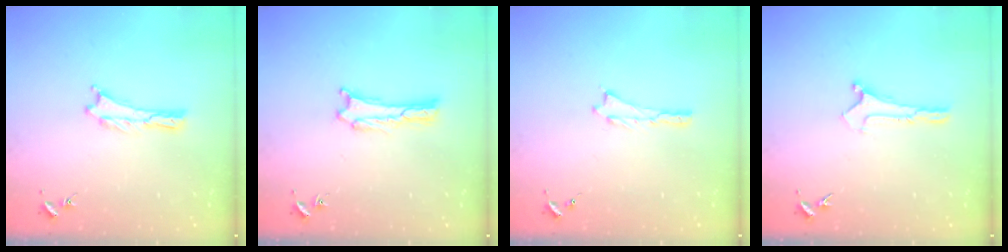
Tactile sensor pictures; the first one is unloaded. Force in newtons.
{"total": 0.9, "press": 0.9, "slide": 0.0}
{"total": 0.0}
{"total": 0.0}